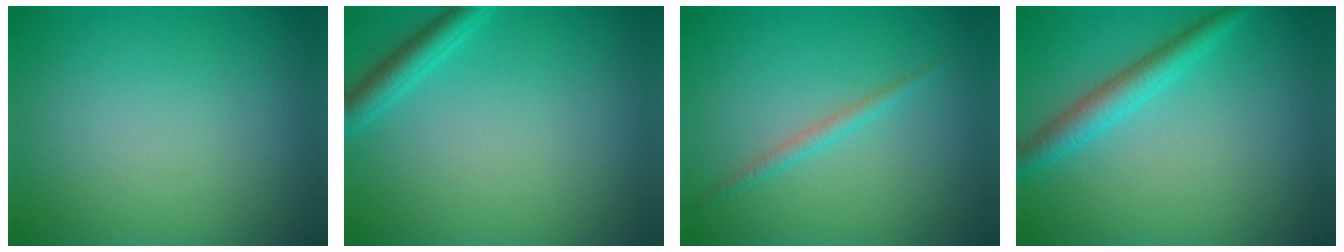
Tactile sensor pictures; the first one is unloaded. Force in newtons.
{"total": 2.3, "press": 2.2, "slide": 0.2}
{"total": 1.2, "press": 1.2, "slide": 0.1}
{"total": 3.1, "press": 3.1, "slide": 0.0}